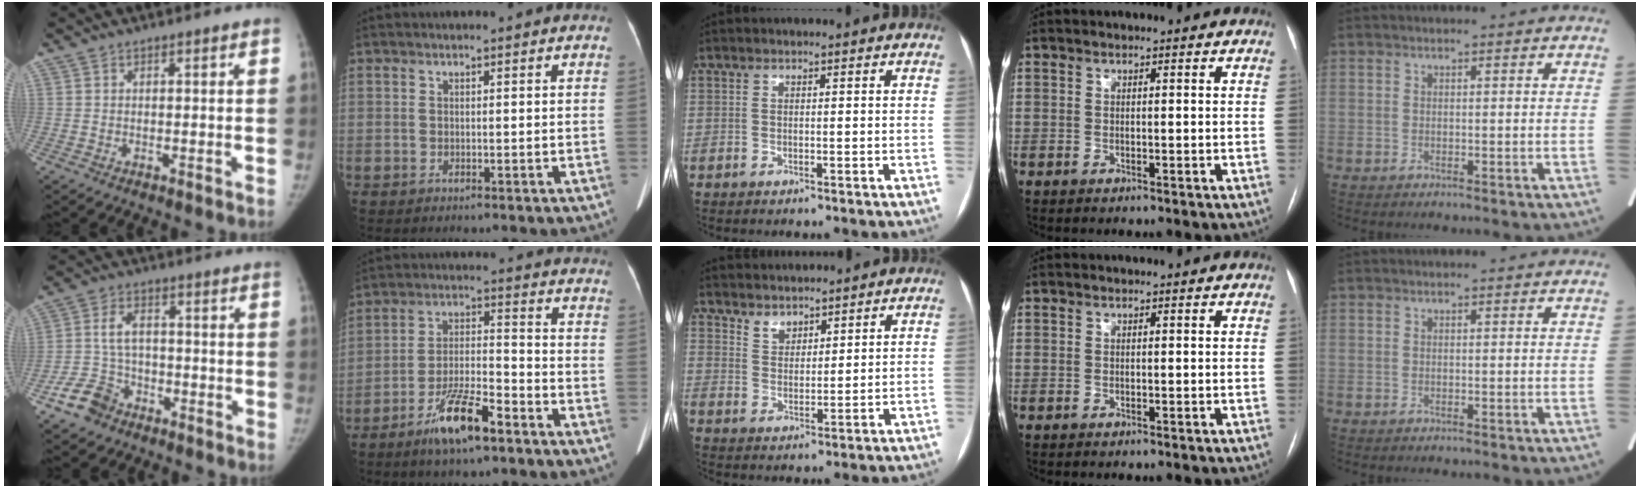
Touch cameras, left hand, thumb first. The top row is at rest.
{"thumb": {"total": 7.3, "force": [-4.4, 5.1, 2.6], "torque": [-0.042, 0.025, -0.084]}, "index": {"total": 9.8, "force": [-6.4, 1.8, 7.2], "torque": [-0.142, -0.007, -0.117]}, "middle": {"total": 6.1, "force": [5.4, 2.6, 0.9], "torque": [-0.011, 0.021, 0.099]}}